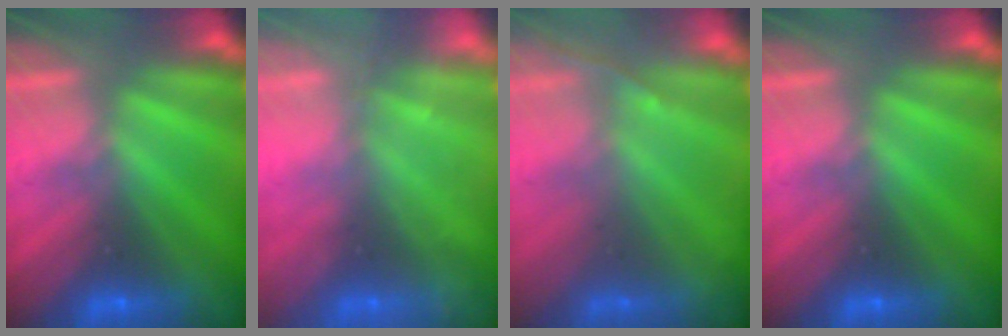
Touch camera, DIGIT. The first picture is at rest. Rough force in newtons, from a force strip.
{"total": 2.3}
{"total": 1.3}
{"total": 0.0}